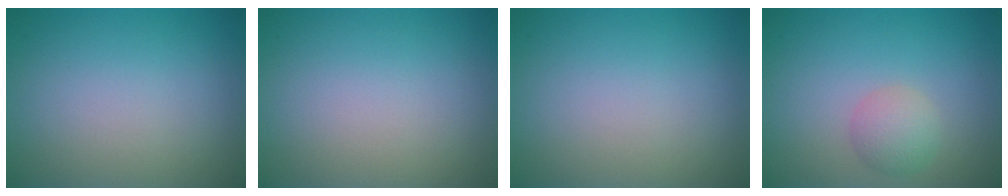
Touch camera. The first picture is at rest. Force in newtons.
{"total": 0.0}
{"total": 0.0}
{"total": 2.2, "press": 2.2, "slide": 0.1}